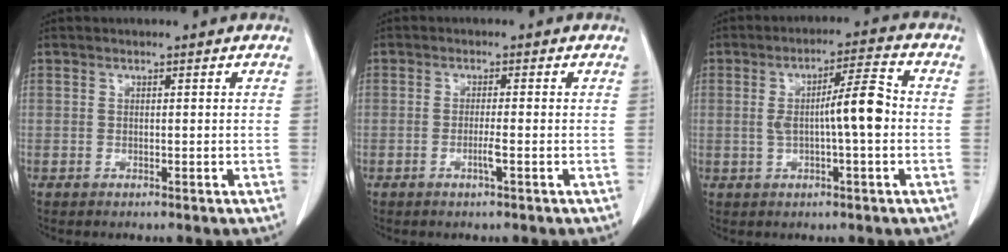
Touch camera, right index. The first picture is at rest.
{"total": 2.0, "force": [-0.7, -0.2, 1.8], "torque": [-0.036, -0.003, -0.015]}
{"total": 7.6, "force": [-0.3, 0.6, 7.6], "torque": [-0.127, 0.015, -0.006]}